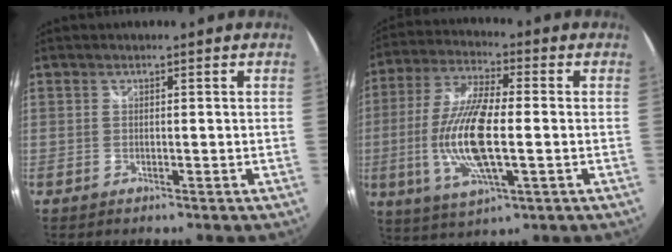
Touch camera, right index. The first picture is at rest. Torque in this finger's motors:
{"motor_torque": [2.14, 0.00, 1.05, 0.21]}